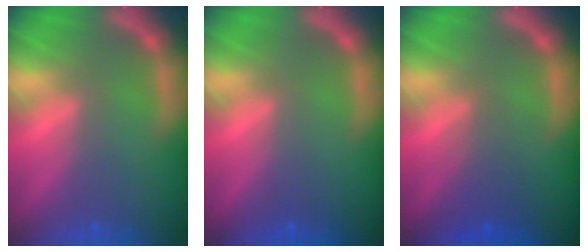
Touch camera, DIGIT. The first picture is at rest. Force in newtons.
{"total": 0.0}
{"total": 2.5}